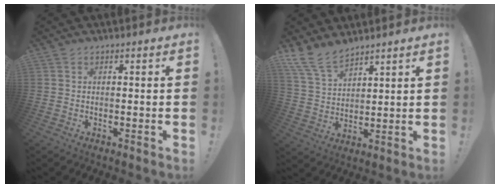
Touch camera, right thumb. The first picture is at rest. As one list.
[{"total": 9.8, "force": [8.3, 3.8, 3.6], "torque": [-0.086, -0.048, 0.165]}]